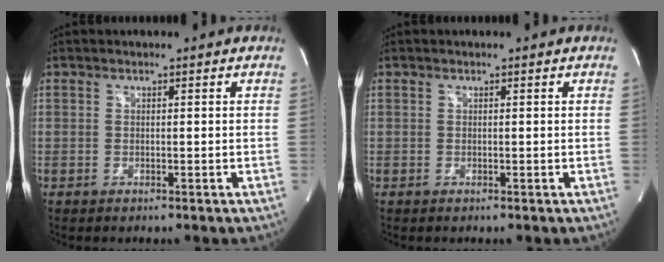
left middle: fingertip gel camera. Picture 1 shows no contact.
{"total": 0.0}